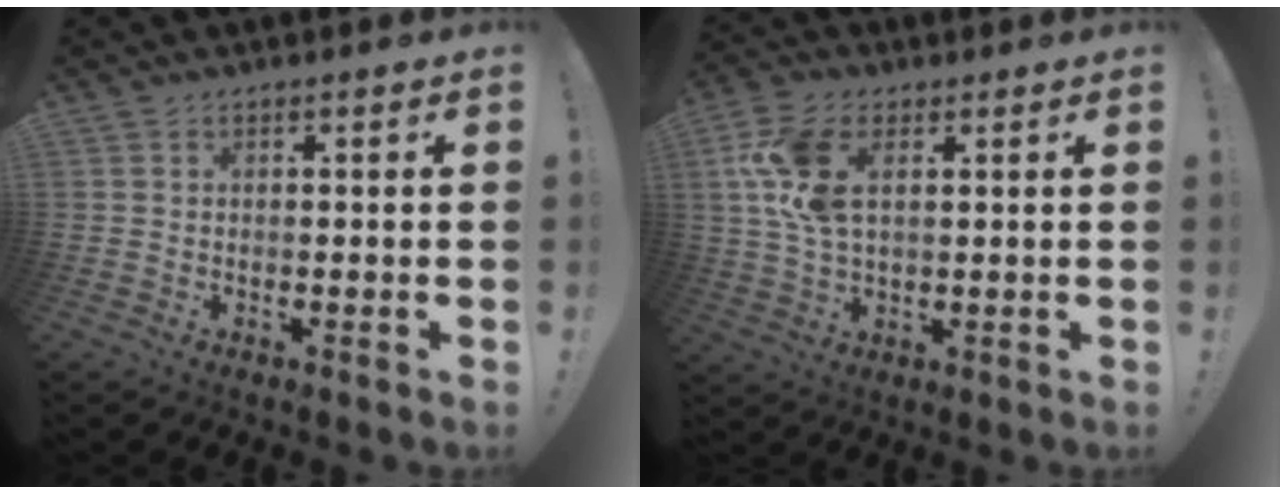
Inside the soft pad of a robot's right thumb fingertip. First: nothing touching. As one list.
[{"total": 12.1, "force": [3.6, 6.9, 9.2], "torque": [-0.195, 0.003, 0.072]}]